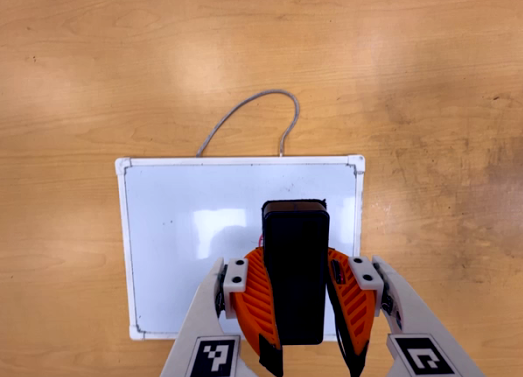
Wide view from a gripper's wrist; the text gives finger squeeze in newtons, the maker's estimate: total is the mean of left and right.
{"total": 11.1, "left": 9.7, "right": 12.6}